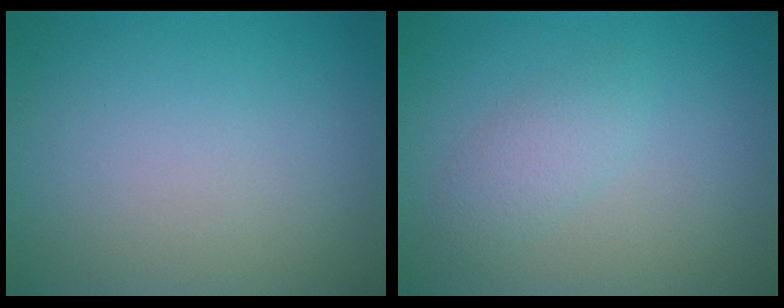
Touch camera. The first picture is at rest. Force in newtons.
{"total": 2.1, "press": 2.1, "slide": 0.1}